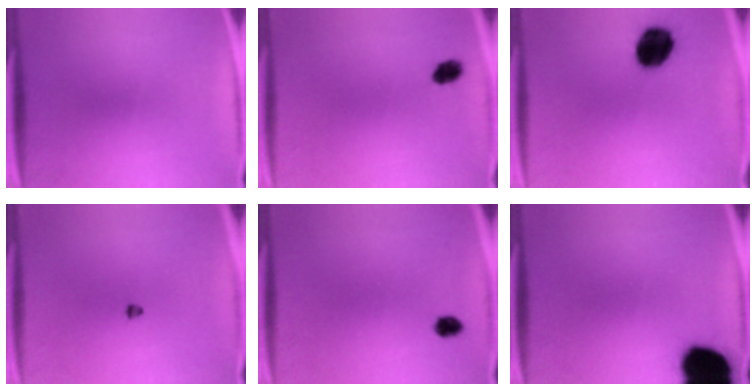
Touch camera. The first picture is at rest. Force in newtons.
{"total": 2.9}
{"total": 13.0}
{"total": 1.1}
{"total": 2.1}
{"total": 17.0}